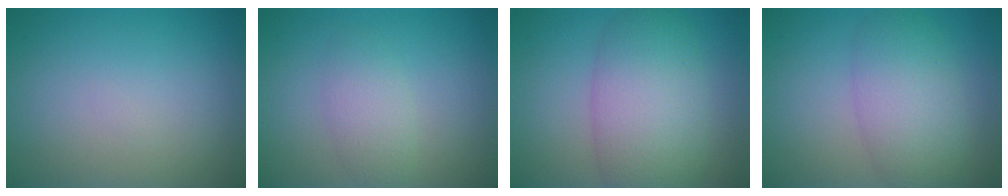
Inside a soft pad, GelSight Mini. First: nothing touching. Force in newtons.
{"total": 2.3, "press": 2.3, "slide": 0.1}
{"total": 7.6, "press": 7.6, "slide": 0.2}
{"total": 5.6, "press": 5.6, "slide": 0.1}